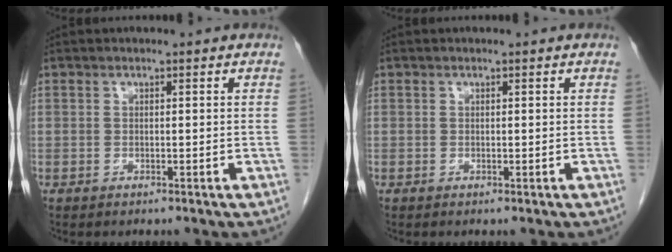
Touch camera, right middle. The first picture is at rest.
{"total": 0.0}